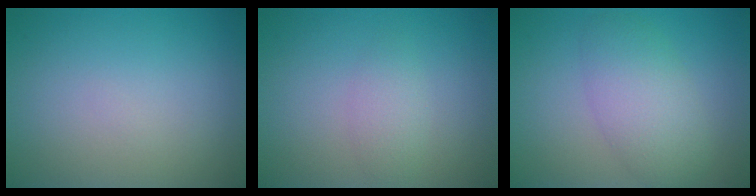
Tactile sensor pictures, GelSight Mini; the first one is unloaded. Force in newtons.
{"total": 1.7, "press": 1.7, "slide": 0.1}
{"total": 4.5, "press": 4.5, "slide": 0.1}